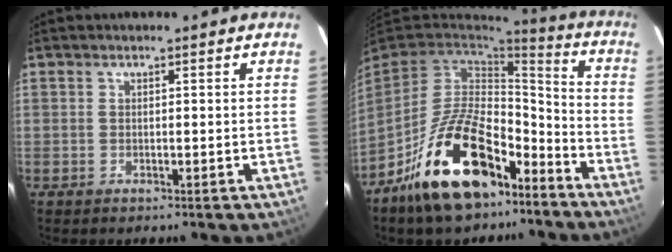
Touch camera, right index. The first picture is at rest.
{"total": 21.1, "force": [-12.8, 10.3, 13.3], "torque": [-0.257, 0.015, -0.204]}